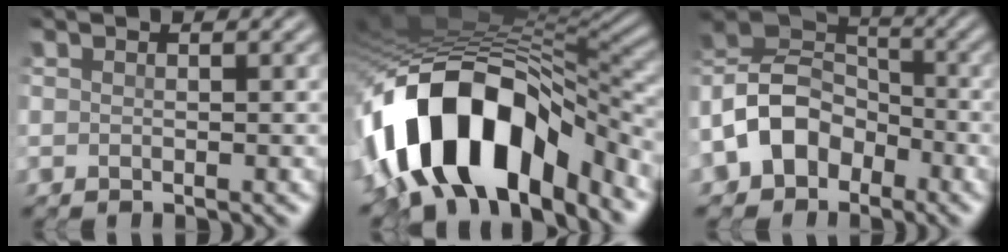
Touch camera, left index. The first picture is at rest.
{"total": 14.2, "force": [-7.4, 7.0, 9.9], "torque": [-0.163, 0.019, -0.129]}
{"total": 8.4, "force": [-3.7, 6.2, 4.3], "torque": [-0.091, 0.010, -0.084]}